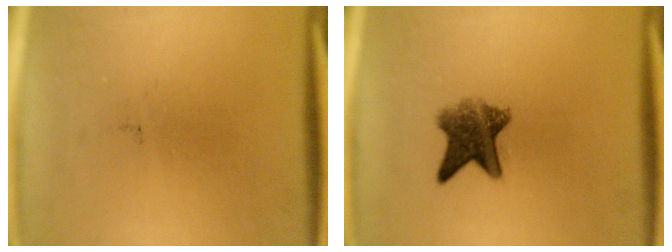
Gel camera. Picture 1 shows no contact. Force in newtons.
{"total": 6.5}